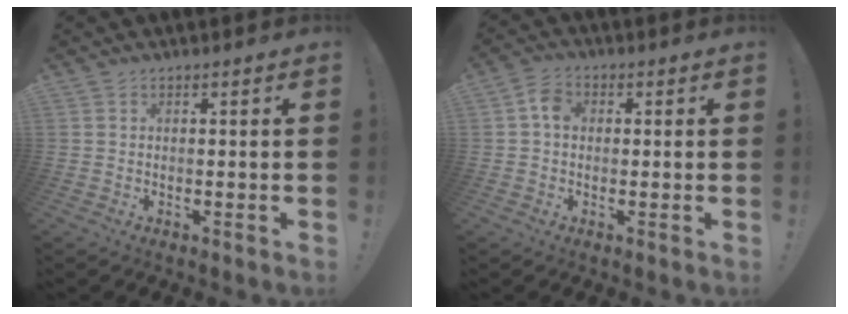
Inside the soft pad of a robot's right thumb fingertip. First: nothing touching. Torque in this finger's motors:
{"motor_torque": [0.56, 0.42, 0.37, -0.26, 0.00]}